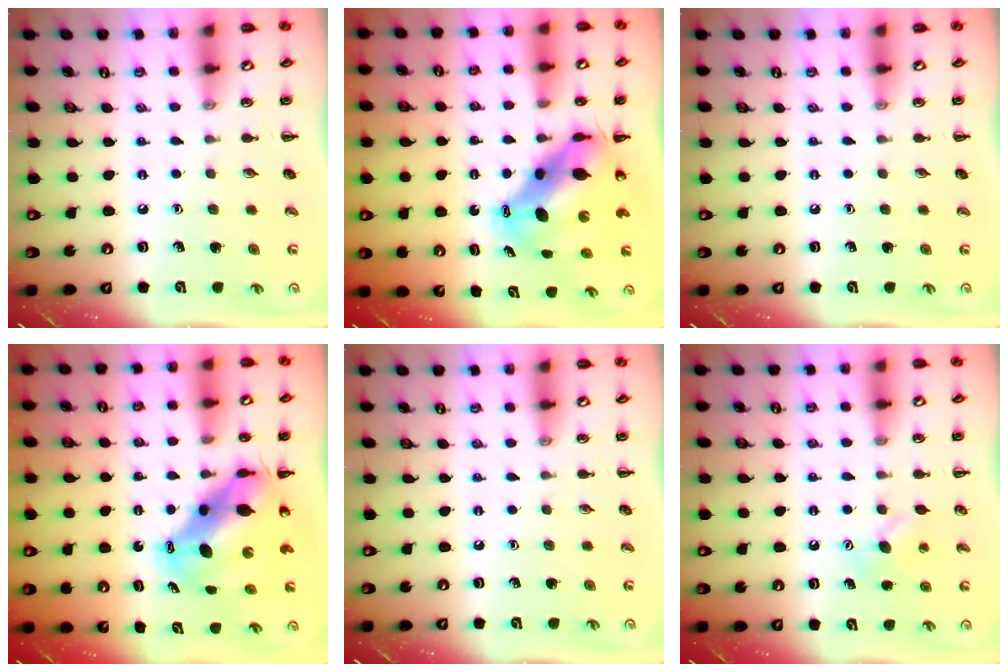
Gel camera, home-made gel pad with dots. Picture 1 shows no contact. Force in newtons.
{"total": 11.3, "press": 10.9, "slide": 3.1}
{"total": 0.0}
{"total": 11.3, "press": 10.9, "slide": 3.1}
{"total": 0.0}
{"total": 5.1, "press": 4.9, "slide": 1.4}